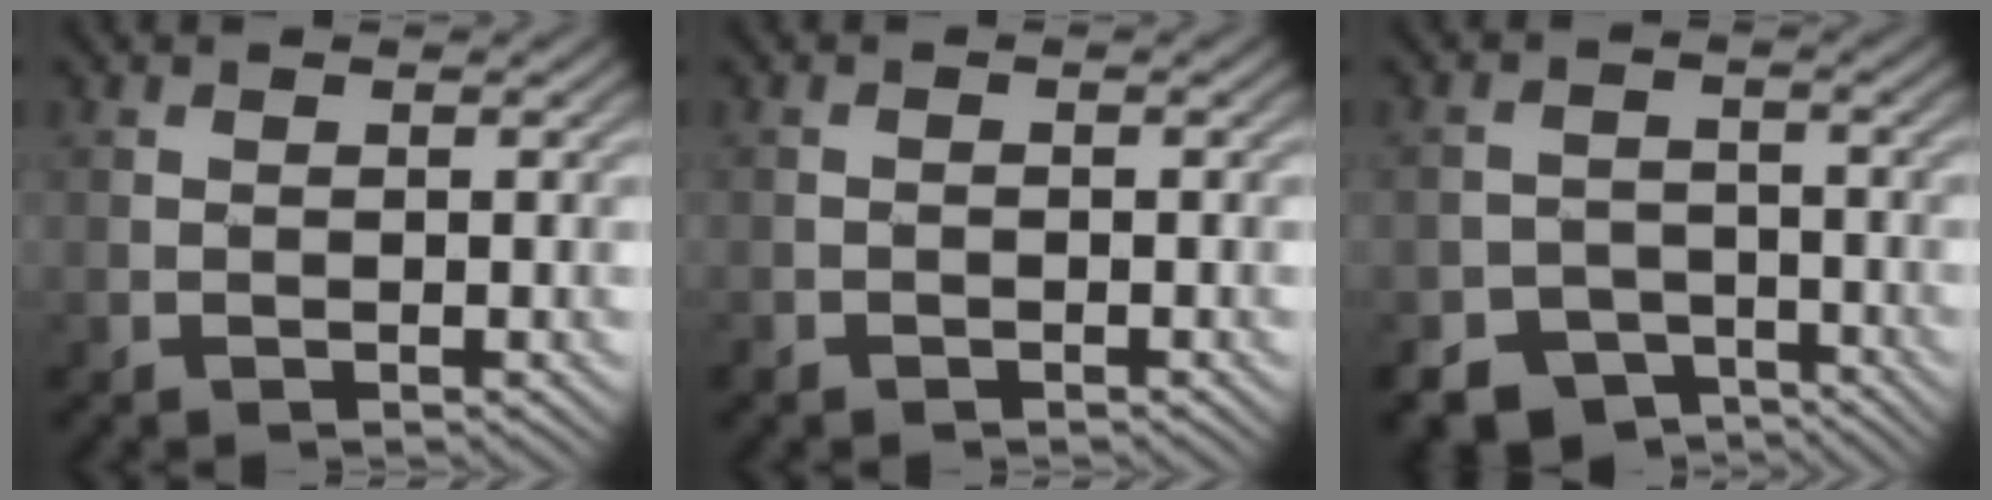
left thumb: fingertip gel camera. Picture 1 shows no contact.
{"total": 0.8, "force": [-0.7, 0.4, 0.1], "torque": [-0.003, -0.003, -0.015]}
{"total": 7.4, "force": [-5.6, 4.4, 1.7], "torque": [-0.022, -0.012, -0.088]}